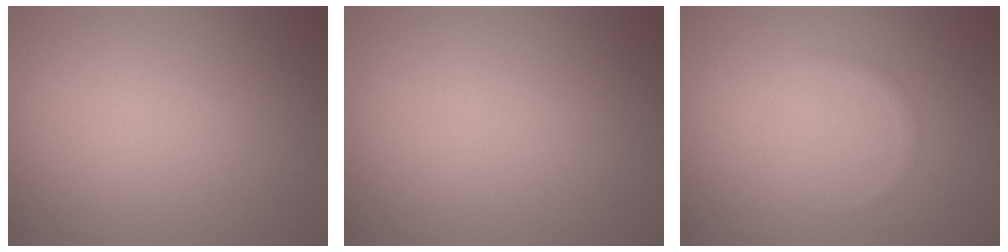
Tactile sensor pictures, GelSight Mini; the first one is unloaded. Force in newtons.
{"total": 0.0}
{"total": 0.7, "press": 0.7, "slide": 0.0}